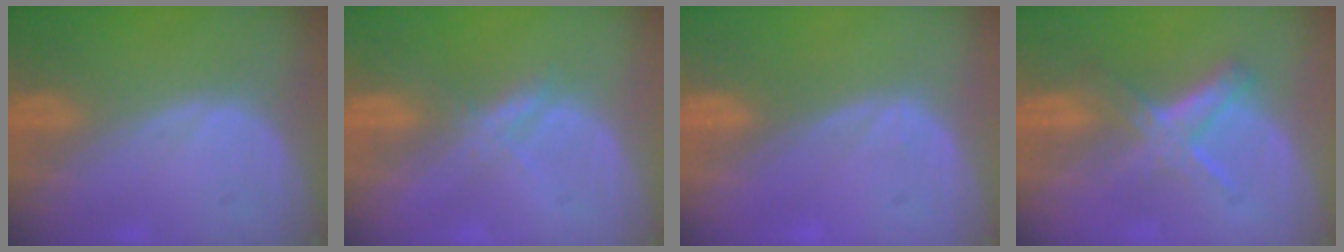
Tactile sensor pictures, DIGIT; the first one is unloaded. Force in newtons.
{"total": 2.1, "press": 2.1, "slide": 0.2}
{"total": 0.5, "press": 0.2, "slide": 0.5}
{"total": 5.4, "press": 5.2, "slide": 1.3}